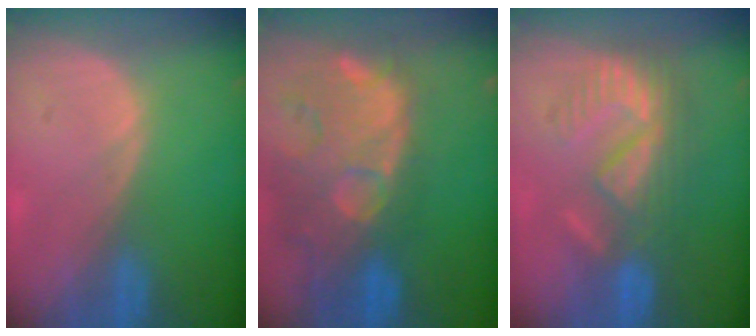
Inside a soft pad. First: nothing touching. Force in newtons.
{"total": 14.4, "press": 11.8, "slide": 8.3}
{"total": 9.2, "press": 8.0, "slide": 4.5}